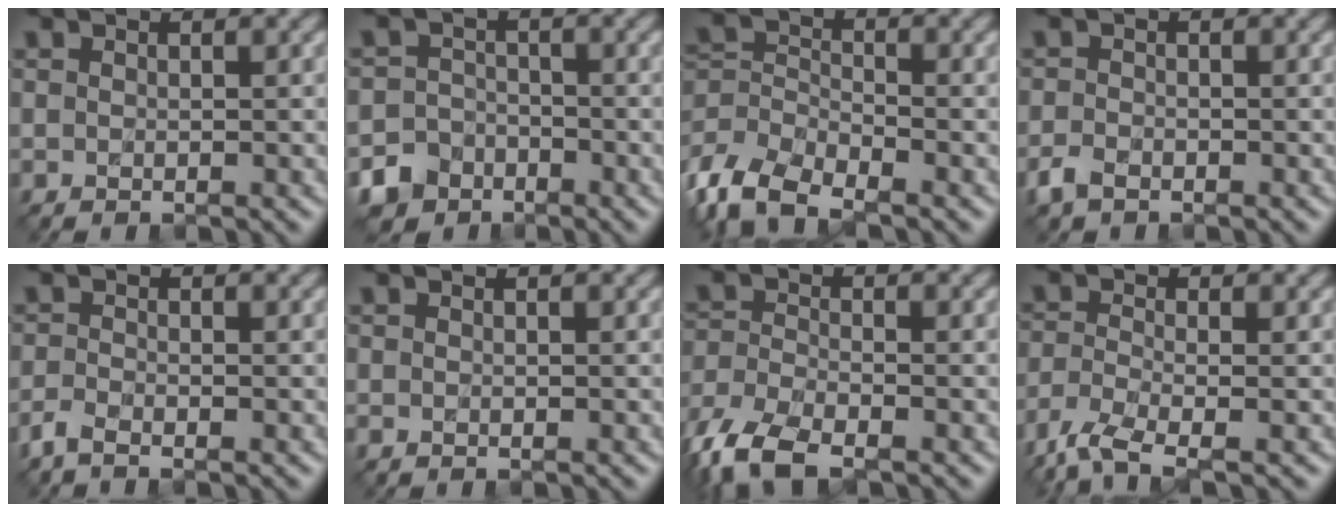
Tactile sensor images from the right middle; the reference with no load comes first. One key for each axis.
{"total": 4.9, "fx": -3.7, "fy": 3.3, "fz": -0.2, "tx": 0.018, "ty": -0.001, "tz": -0.065}
{"total": 6.0, "fx": -4.3, "fy": 2.8, "fz": 3.1, "tx": -0.074, "ty": 0.003, "tz": -0.095}
{"total": 1.1, "fx": -1.0, "fy": 0.4, "fz": 0.2, "tx": -0.016, "ty": 0.004, "tz": -0.027}
{"total": 1.4, "fx": -1.3, "fy": 0.0, "fz": 0.4, "tx": -0.019, "ty": -0.005, "tz": -0.037}
{"total": 0.0}
{"total": 6.5, "fx": -4.8, "fy": 2.4, "fz": 3.7, "tx": -0.094, "ty": -0.013, "tz": -0.102}
{"total": 4.5, "fx": -3.4, "fy": 1.1, "fz": 2.7, "tx": -0.070, "ty": -0.007, "tz": -0.080}